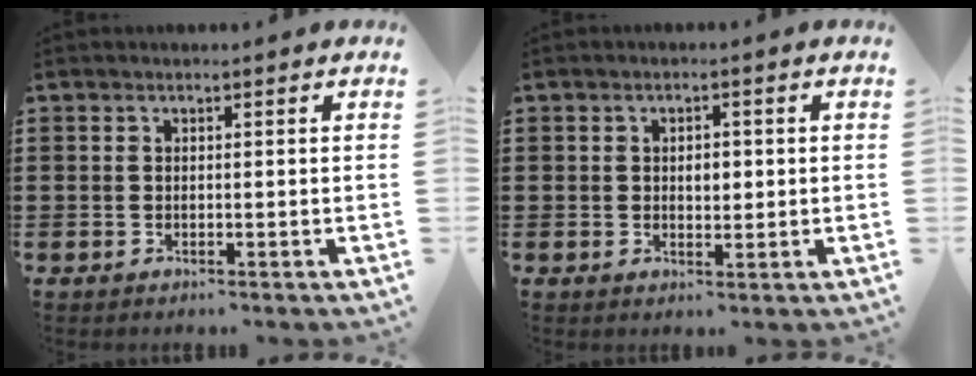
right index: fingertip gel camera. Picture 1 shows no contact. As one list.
[{"total": 2.4, "force": [0.1, 1.3, 2.0], "torque": [-0.031, 0.004, -0.002]}]